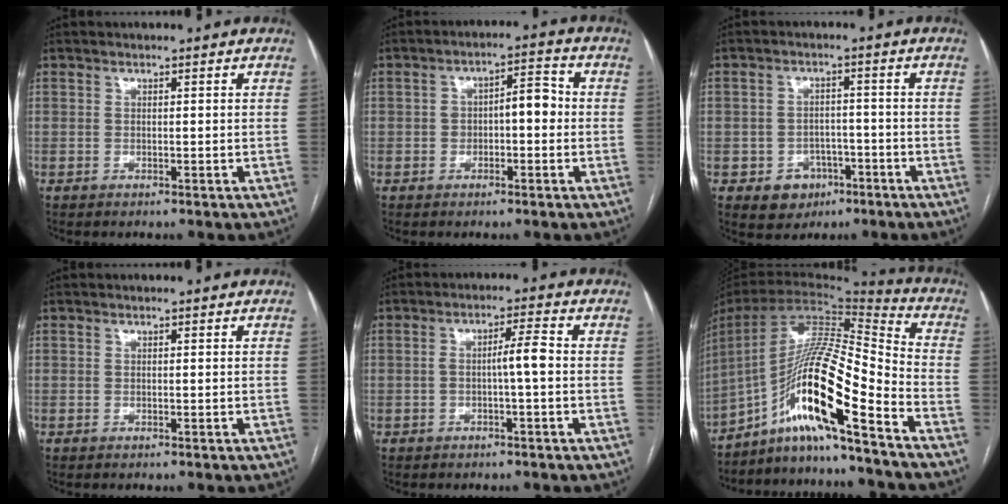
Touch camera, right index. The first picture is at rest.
{"total": 5.1, "force": [-0.3, 2.1, 4.7], "torque": [-0.072, 0.033, -0.006]}
{"total": 5.5, "force": [-2.6, 4.6, 1.6], "torque": [-0.016, 0.009, -0.029]}
{"total": 0.0}
{"total": 3.8, "force": [-0.7, -0.1, 3.7], "torque": [-0.062, 0.011, -0.011]}
{"total": 17.8, "force": [-10.5, 0.3, 14.4], "torque": [-0.277, 0.011, -0.192]}